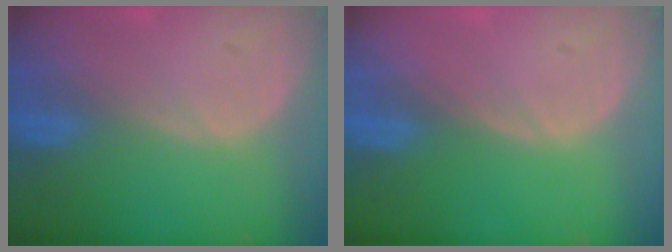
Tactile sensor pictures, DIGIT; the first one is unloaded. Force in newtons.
{"total": 0.0}